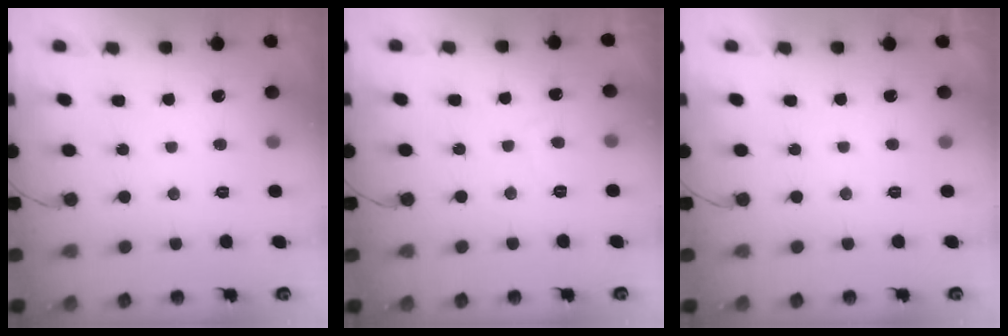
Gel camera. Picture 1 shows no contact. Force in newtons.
{"total": 2.3, "press": 2.1, "slide": 0.7}
{"total": 2.3, "press": 2.3, "slide": 0.4}